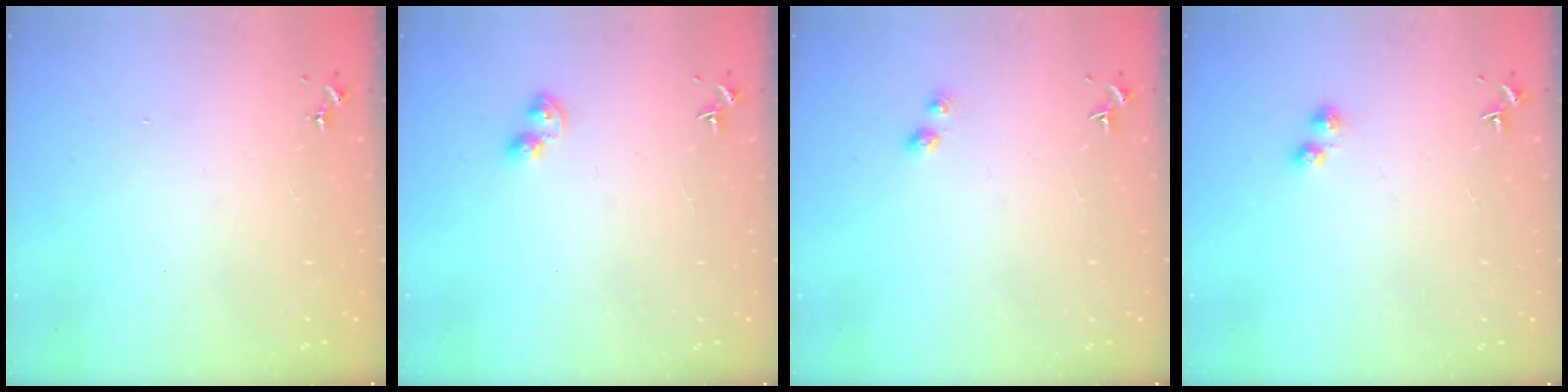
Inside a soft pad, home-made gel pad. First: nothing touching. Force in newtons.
{"total": 5.0, "press": 5.0, "slide": 0.5}
{"total": 2.9, "press": 2.9, "slide": 0.5}
{"total": 3.6, "press": 3.6, "slide": 0.5}